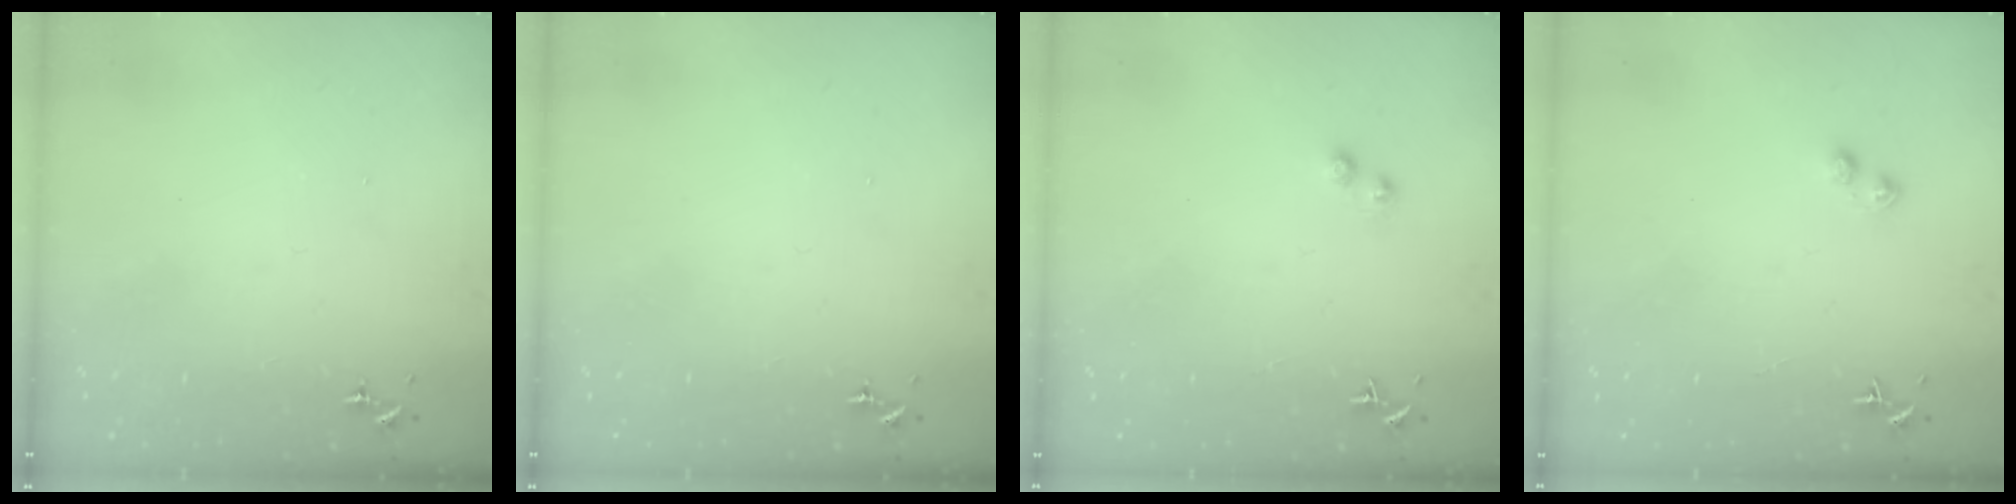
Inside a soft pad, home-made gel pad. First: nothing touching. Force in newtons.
{"total": 0.0}
{"total": 1.0, "press": 1.0, "slide": 0.1}
{"total": 2.8, "press": 2.7, "slide": 0.4}